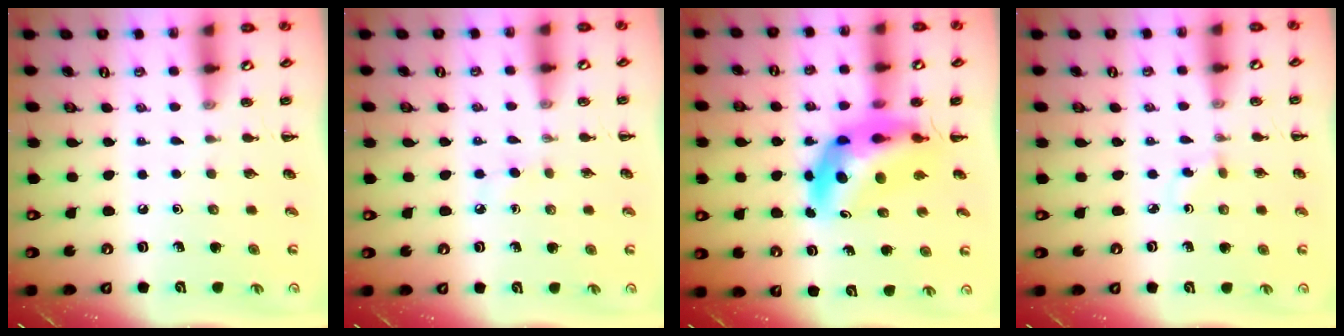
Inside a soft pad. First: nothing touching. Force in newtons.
{"total": 2.4, "press": 2.2, "slide": 1.0}
{"total": 11.8, "press": 11.2, "slide": 3.7}
{"total": 1.8, "press": 1.6, "slide": 0.8}